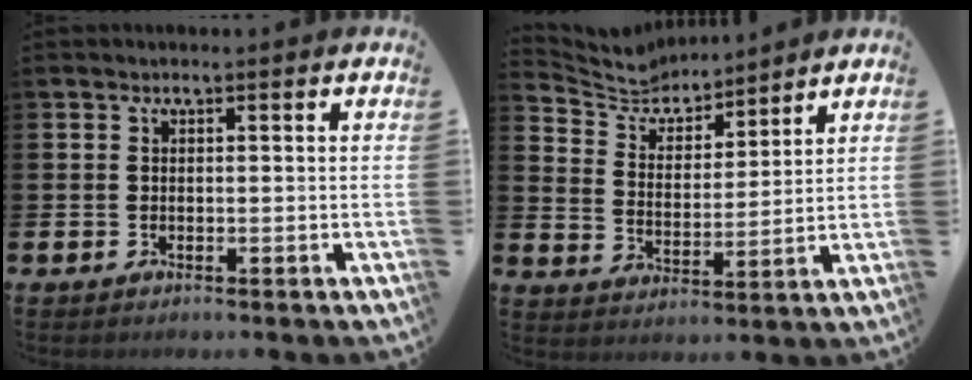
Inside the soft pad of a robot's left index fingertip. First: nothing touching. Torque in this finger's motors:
{"motor_torque": [-0.21, -1.30, -0.14, -0.01]}